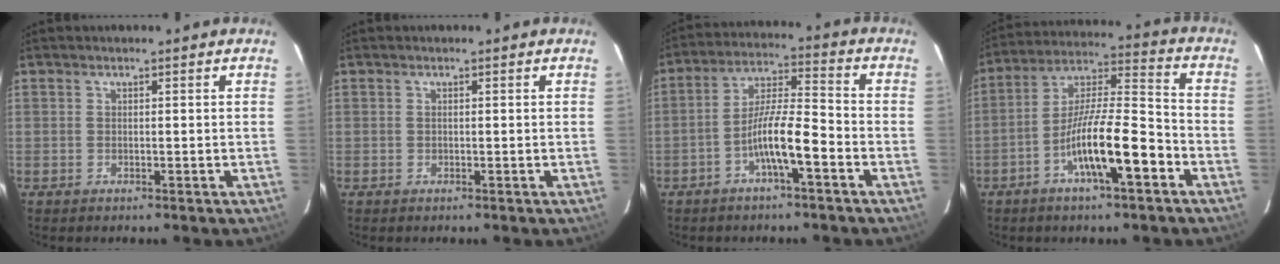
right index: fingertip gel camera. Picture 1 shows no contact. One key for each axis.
{"total": 0.0}
{"total": 8.8, "fx": -3.8, "fy": 1.0, "fz": 7.9, "tx": -0.149, "ty": 0.017, "tz": -0.067}
{"total": 13.4, "fx": -5.7, "fy": 1.8, "fz": 11.9, "tx": -0.217, "ty": 0.008, "tz": -0.100}